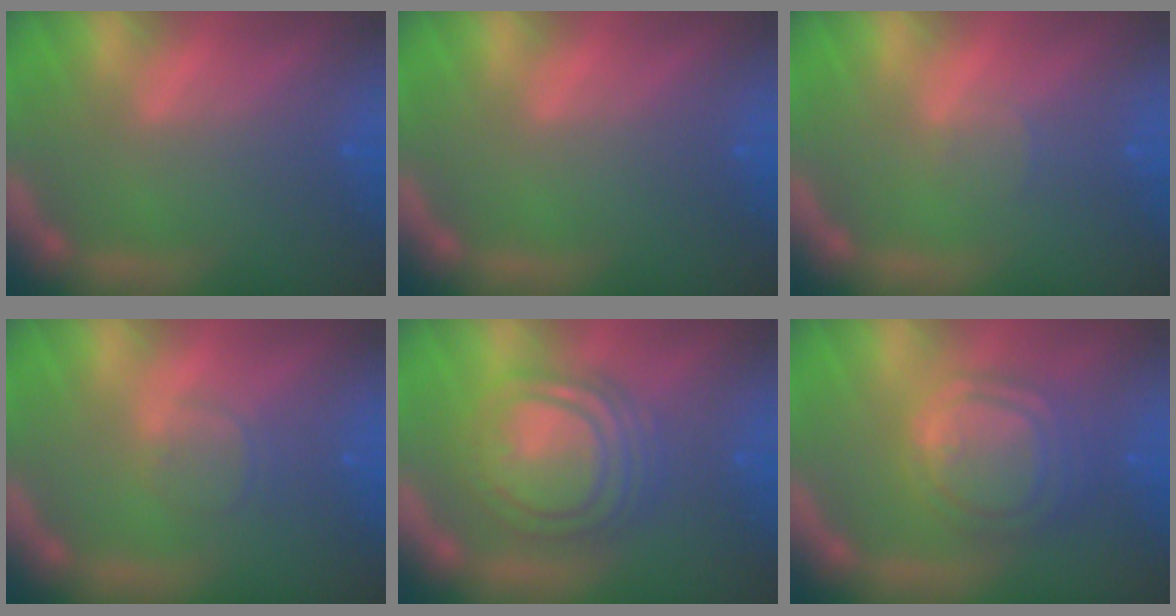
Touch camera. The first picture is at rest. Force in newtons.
{"total": 0.0}
{"total": 1.0}
{"total": 1.9}
{"total": 9.0}
{"total": 7.6}